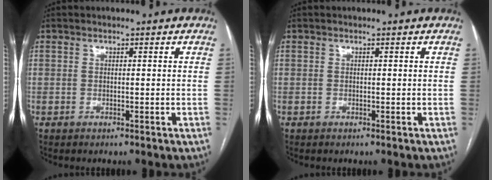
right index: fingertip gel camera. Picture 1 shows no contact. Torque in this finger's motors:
{"motor_torque": [0.31, 0.19, -0.01, 0.01]}